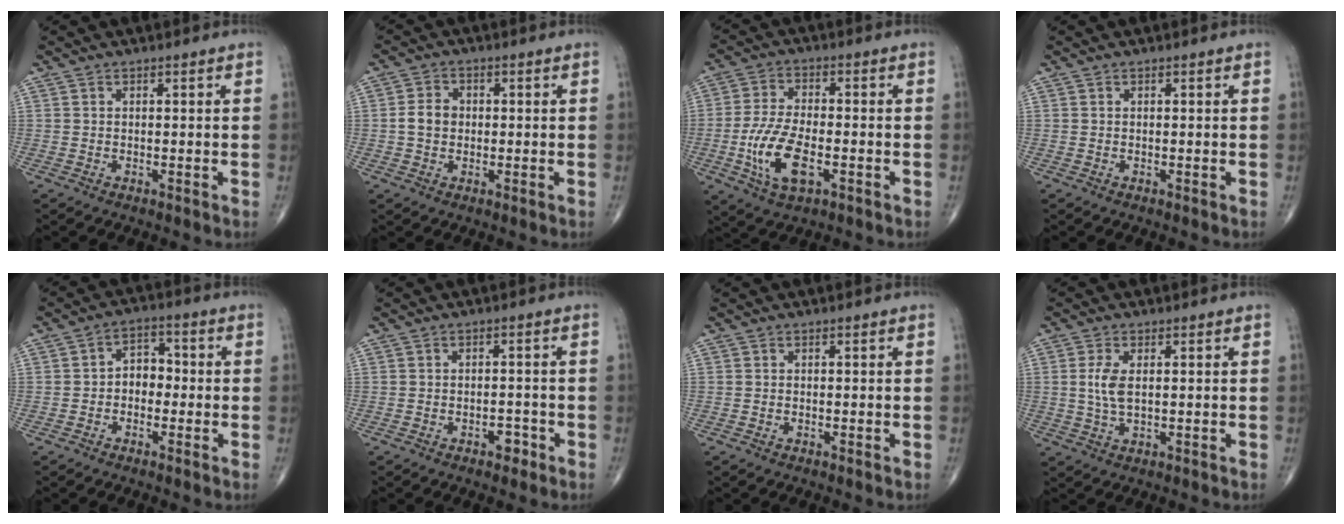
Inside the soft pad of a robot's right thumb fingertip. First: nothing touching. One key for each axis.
{"total": 6.2, "fx": -0.5, "fy": 4.6, "fz": 4.1, "tx": -0.074, "ty": 0.019, "tz": -0.016}
{"total": 11.2, "fx": -3.2, "fy": 5.2, "fz": 9.4, "tx": -0.191, "ty": 0.007, "tz": -0.059}
{"total": 0.0}
{"total": 5.0, "fx": -0.8, "fy": 3.7, "fz": 3.2, "tx": -0.027, "ty": 0.021, "tz": -0.027}
{"total": 2.5, "fx": -1.5, "fy": 1.5, "fz": 1.4, "tx": -0.009, "ty": 0.009, "tz": -0.020}
{"total": 0.0}
{"total": 4.4, "fx": 0.6, "fy": 1.9, "fz": 3.9, "tx": -0.091, "ty": -0.005, "tz": 0.014}